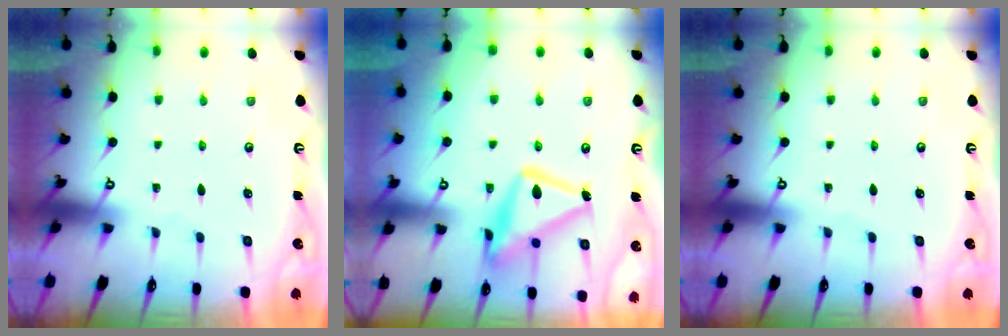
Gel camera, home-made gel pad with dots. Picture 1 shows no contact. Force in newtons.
{"total": 19.6, "press": 19.6, "slide": 1.3}
{"total": 0.0}